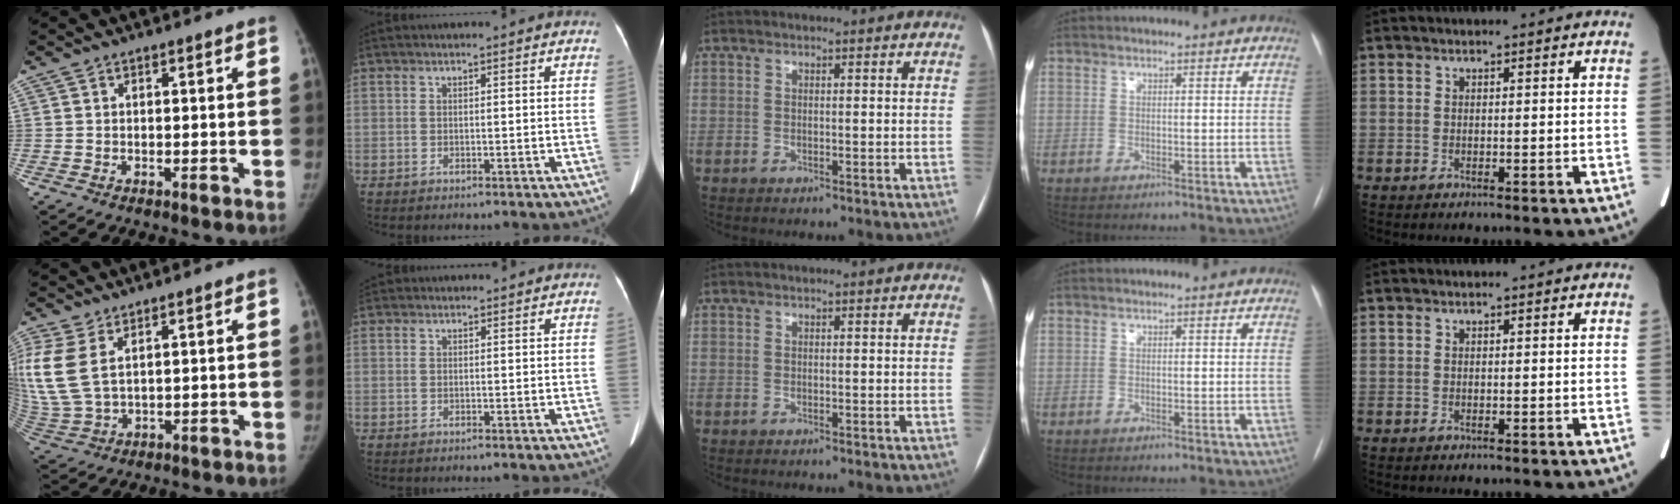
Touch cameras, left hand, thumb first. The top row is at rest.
{"thumb": {"total": 14.5, "force": [5.1, 8.6, 10.6], "torque": [-0.281, -0.009, 0.113]}, "index": {"total": 3.0, "force": [2.8, 0.9, 0.2], "torque": [-0.003, 0.022, 0.042]}}